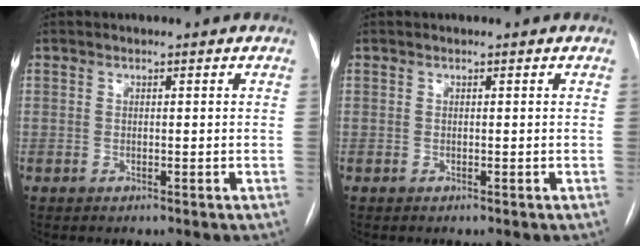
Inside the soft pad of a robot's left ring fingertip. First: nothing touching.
{"total": 0.0}